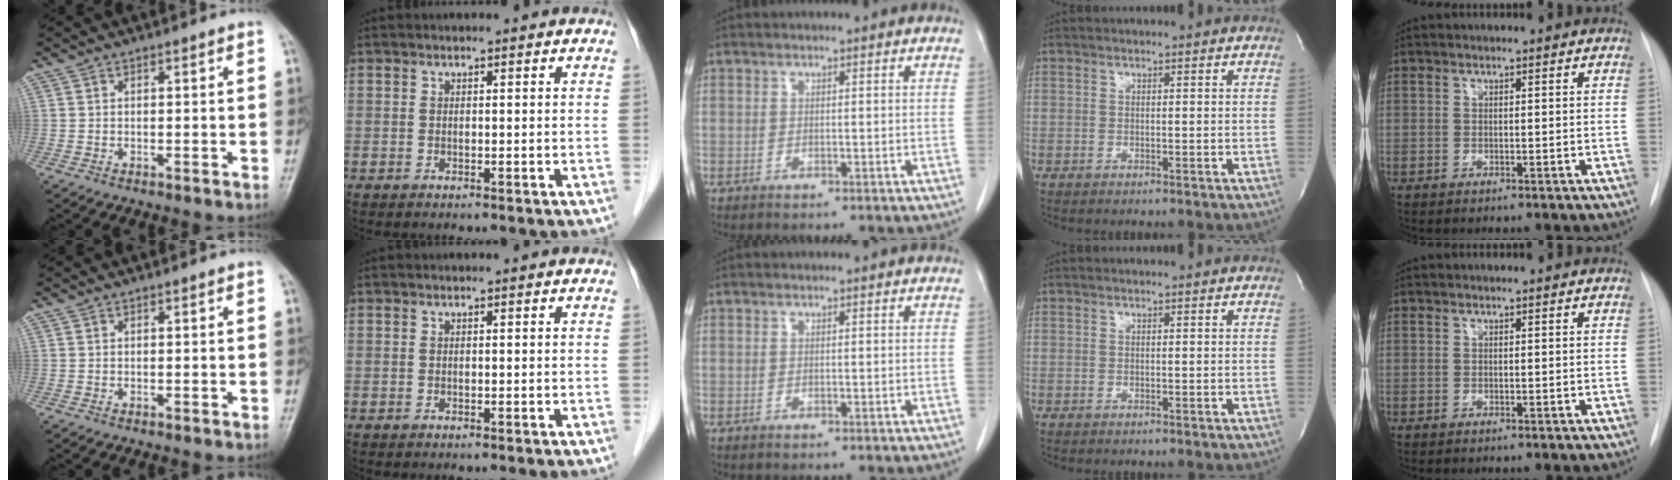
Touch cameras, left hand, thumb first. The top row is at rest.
{}